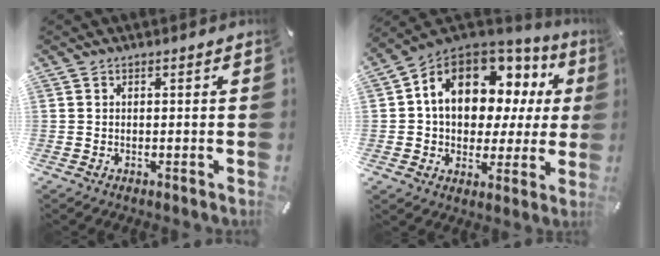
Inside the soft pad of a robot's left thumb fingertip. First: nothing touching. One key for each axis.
{"total": 14.6, "fx": 5.0, "fy": 10.4, "fz": 9.0, "tx": -0.152, "ty": -0.029, "tz": 0.091}